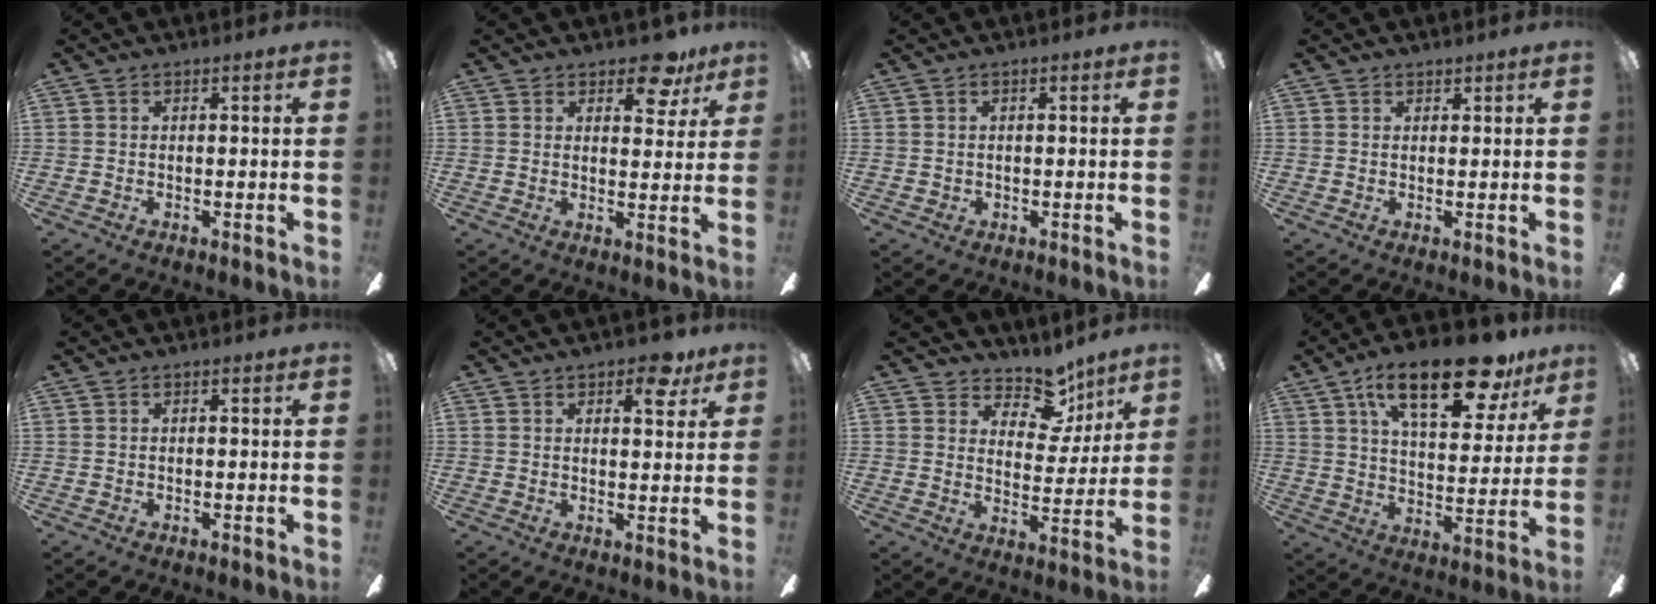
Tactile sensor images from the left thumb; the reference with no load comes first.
{"total": 9.1, "force": [6.2, 4.5, 4.9], "torque": [-0.046, -0.030, 0.104]}
{"total": 0.8, "force": [0.3, 0.7, 0.2], "torque": [-0.004, 0.006, 0.004]}
{"total": 1.0, "force": [0.9, 0.5, 0.0], "torque": [0.001, -0.001, 0.018]}
{"total": 0.0}
{"total": 6.1, "force": [3.8, 2.7, 3.9], "torque": [-0.037, -0.015, 0.059]}
{"total": 10.6, "force": [8.2, 5.6, 3.9], "torque": [-0.063, -0.056, 0.150]}
{"total": 22.2, "force": [13.6, 8.8, 15.2], "torque": [-0.230, -0.063, 0.221]}